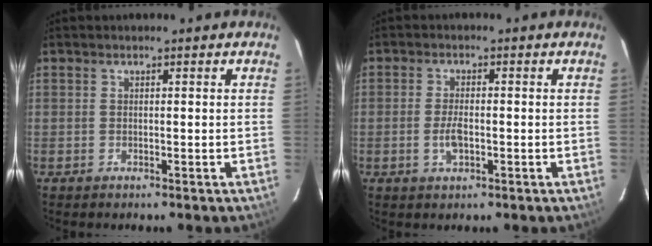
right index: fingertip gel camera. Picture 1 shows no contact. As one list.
[{"total": 3.6, "force": [-1.1, 1.6, 3.1], "torque": [-0.065, -0.001, -0.019]}]